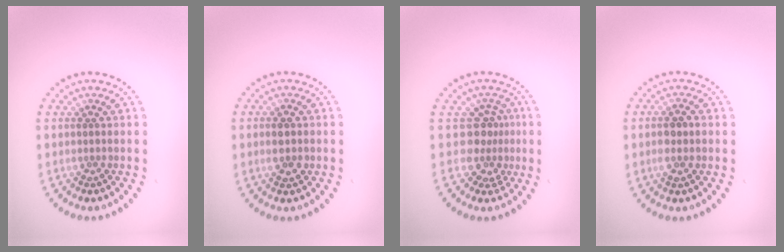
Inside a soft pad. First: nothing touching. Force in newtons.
{"total": 2.2, "press": 2.2, "slide": 0.1}
{"total": 2.7, "press": 2.0, "slide": 1.8}
{"total": 2.0, "press": 1.9, "slide": 0.5}